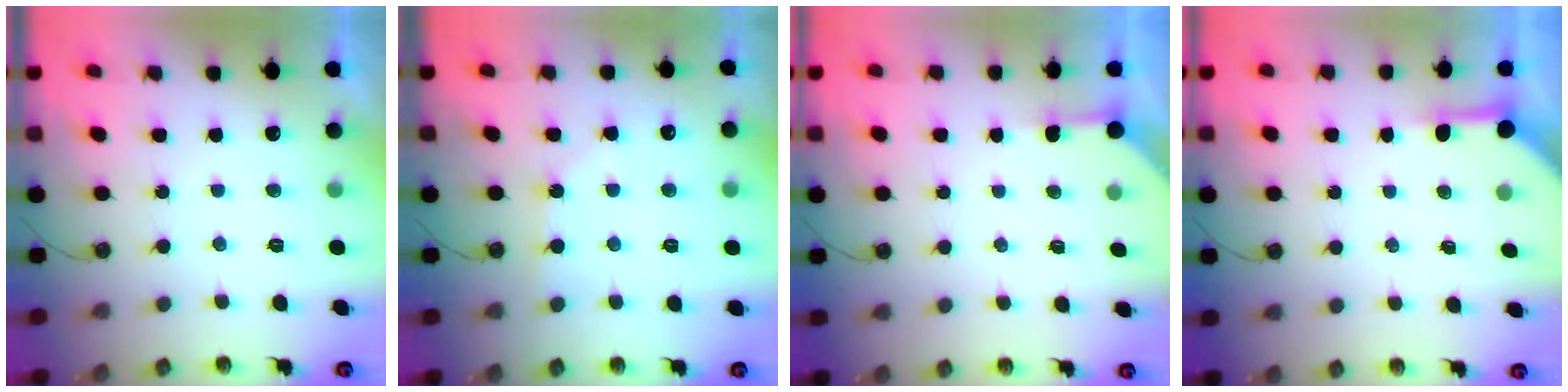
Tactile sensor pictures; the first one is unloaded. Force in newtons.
{"total": 5.2, "press": 5.2, "slide": 0.6}
{"total": 2.8, "press": 2.8, "slide": 0.4}
{"total": 3.9, "press": 3.8, "slide": 0.5}